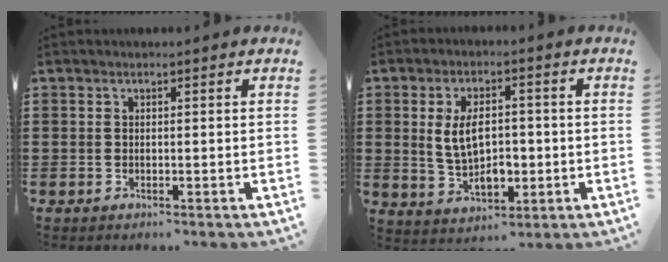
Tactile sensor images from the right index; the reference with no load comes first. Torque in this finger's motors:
{"motor_torque": [1.66, 0.48, 0.45, 0.15]}